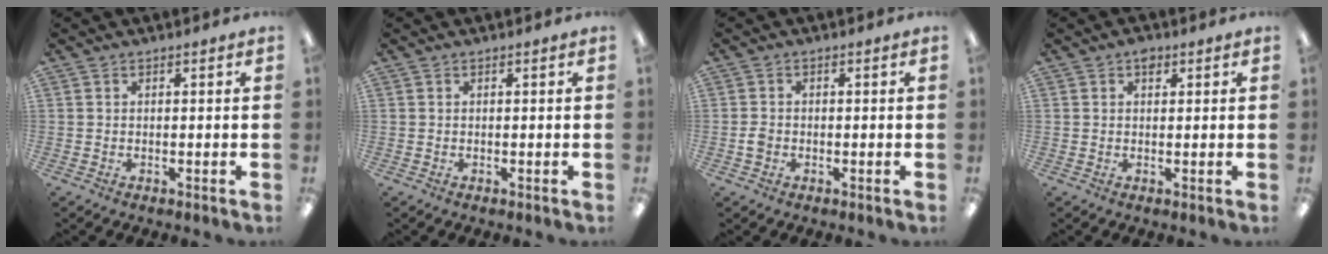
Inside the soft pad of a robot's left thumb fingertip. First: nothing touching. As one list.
[{"total": 0.0}, {"total": 2.1, "force": [-0.7, 1.7, 1.0], "torque": [-0.019, 0.005, -0.014]}, {"total": 2.1, "force": [1.1, 1.3, 1.3], "torque": [-0.011, -0.003, 0.015]}]